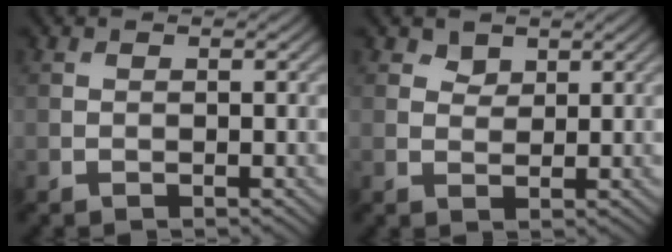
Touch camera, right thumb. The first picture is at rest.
{"total": 1.7, "force": [1.2, 1.1, 0.5], "torque": [-0.008, -0.004, 0.025]}